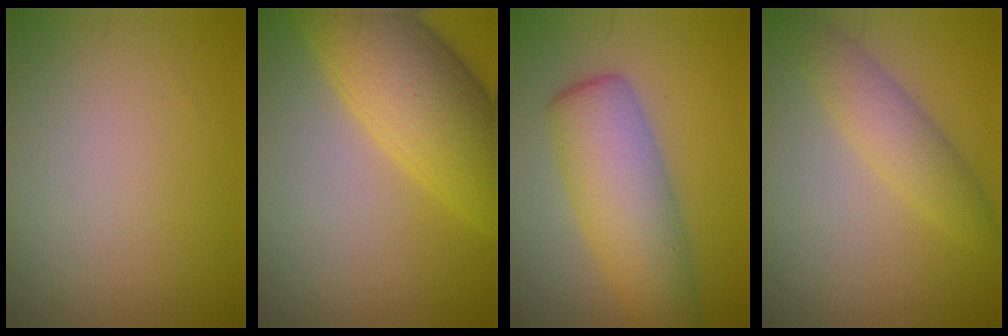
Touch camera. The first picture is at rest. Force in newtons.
{"total": 9.4, "press": 9.4, "slide": 0.3}
{"total": 6.6, "press": 6.6, "slide": 0.1}
{"total": 2.4, "press": 2.4, "slide": 0.2}